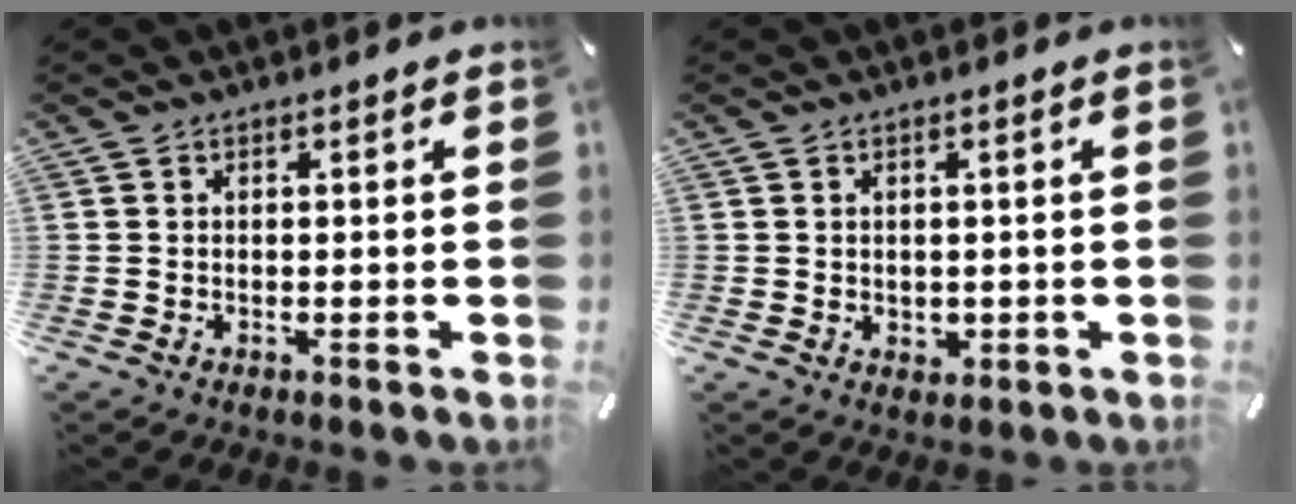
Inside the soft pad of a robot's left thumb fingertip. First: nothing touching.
{"total": 1.7, "force": [0.3, 1.6, 0.4], "torque": [-0.010, 0.004, 0.004]}